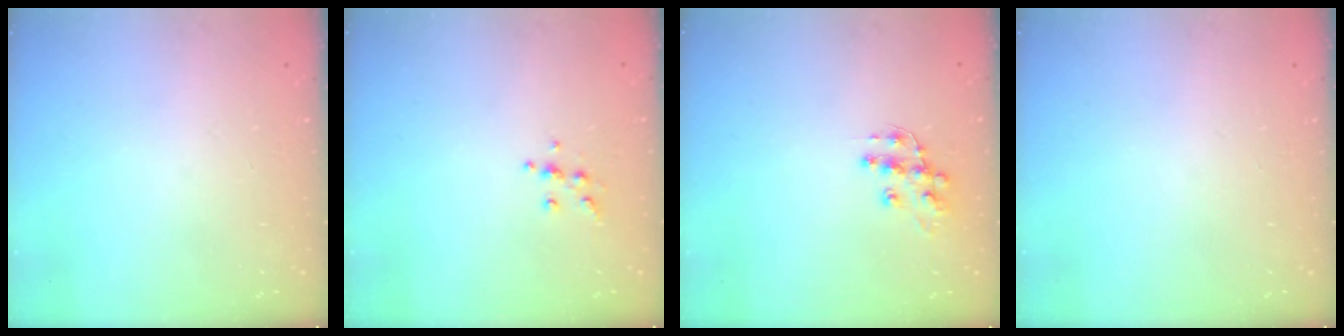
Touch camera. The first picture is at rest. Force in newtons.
{"total": 6.4, "press": 6.4, "slide": 0.5}
{"total": 10.8, "press": 10.7, "slide": 0.8}
{"total": 0.6, "press": 0.0, "slide": 0.6}